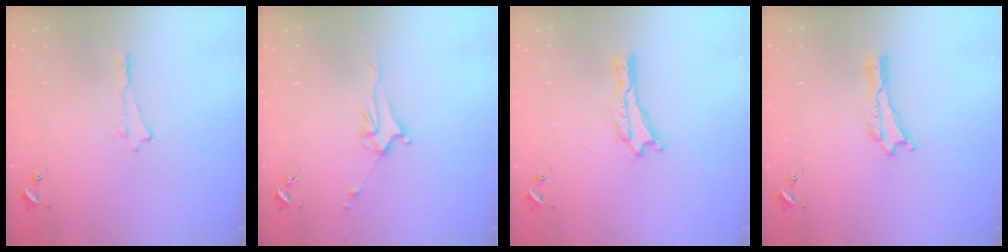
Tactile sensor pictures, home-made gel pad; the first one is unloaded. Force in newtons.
{"total": 3.7, "press": 3.7, "slide": 0.5}
{"total": 0.0}
{"total": 0.0}